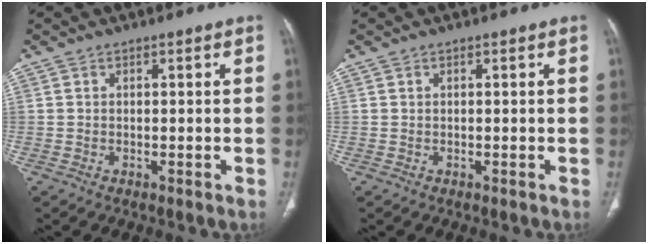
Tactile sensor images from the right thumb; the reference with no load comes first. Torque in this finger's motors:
{"motor_torque": [0.00, 0.00, -0.30, 0.28, 0.00]}